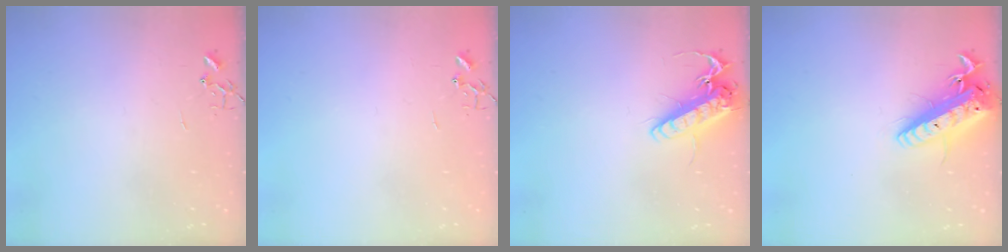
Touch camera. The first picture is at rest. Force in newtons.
{"total": 0.0}
{"total": 13.8, "press": 13.6, "slide": 2.4}
{"total": 16.9, "press": 16.6, "slide": 3.2}